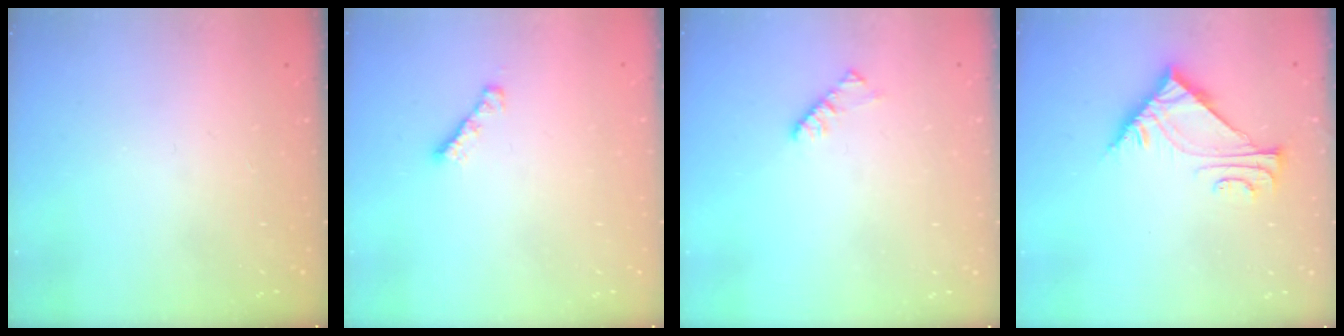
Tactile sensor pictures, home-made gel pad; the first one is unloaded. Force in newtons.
{"total": 2.3, "press": 2.3, "slide": 0.4}
{"total": 4.5, "press": 4.5, "slide": 0.5}
{"total": 7.1, "press": 7.1, "slide": 0.4}